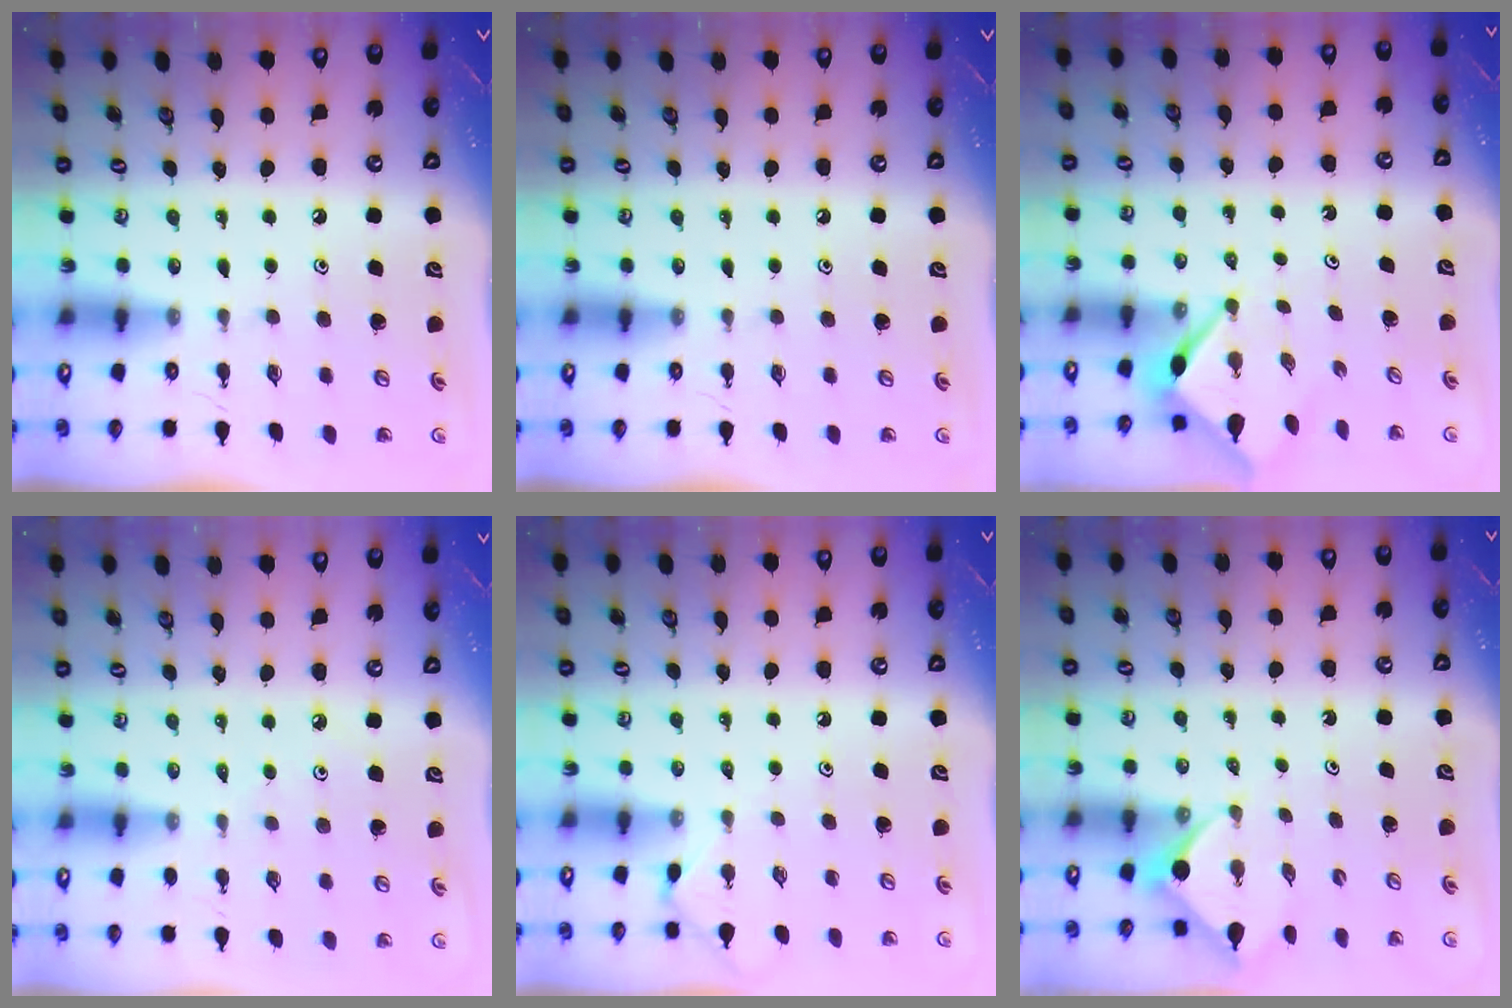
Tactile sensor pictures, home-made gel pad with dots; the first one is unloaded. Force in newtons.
{"total": 0.0}
{"total": 3.0, "press": 2.9, "slide": 0.3}
{"total": 2.0, "press": 2.0, "slide": 0.5}
{"total": 3.2, "press": 3.1, "slide": 0.5}
{"total": 3.9, "press": 3.9, "slide": 0.5}